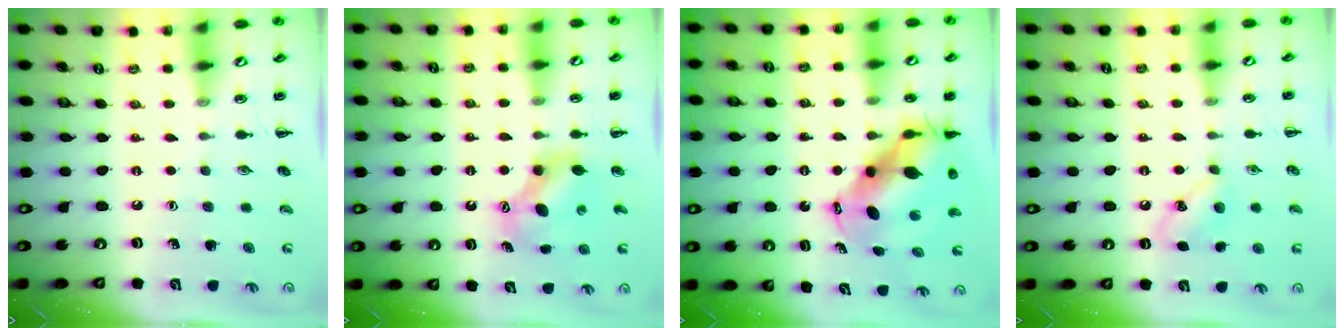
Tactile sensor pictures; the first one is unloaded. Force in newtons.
{"total": 7.7, "press": 7.7, "slide": 0.6}
{"total": 10.8, "press": 10.4, "slide": 3.0}
{"total": 5.6, "press": 5.4, "slide": 1.6}